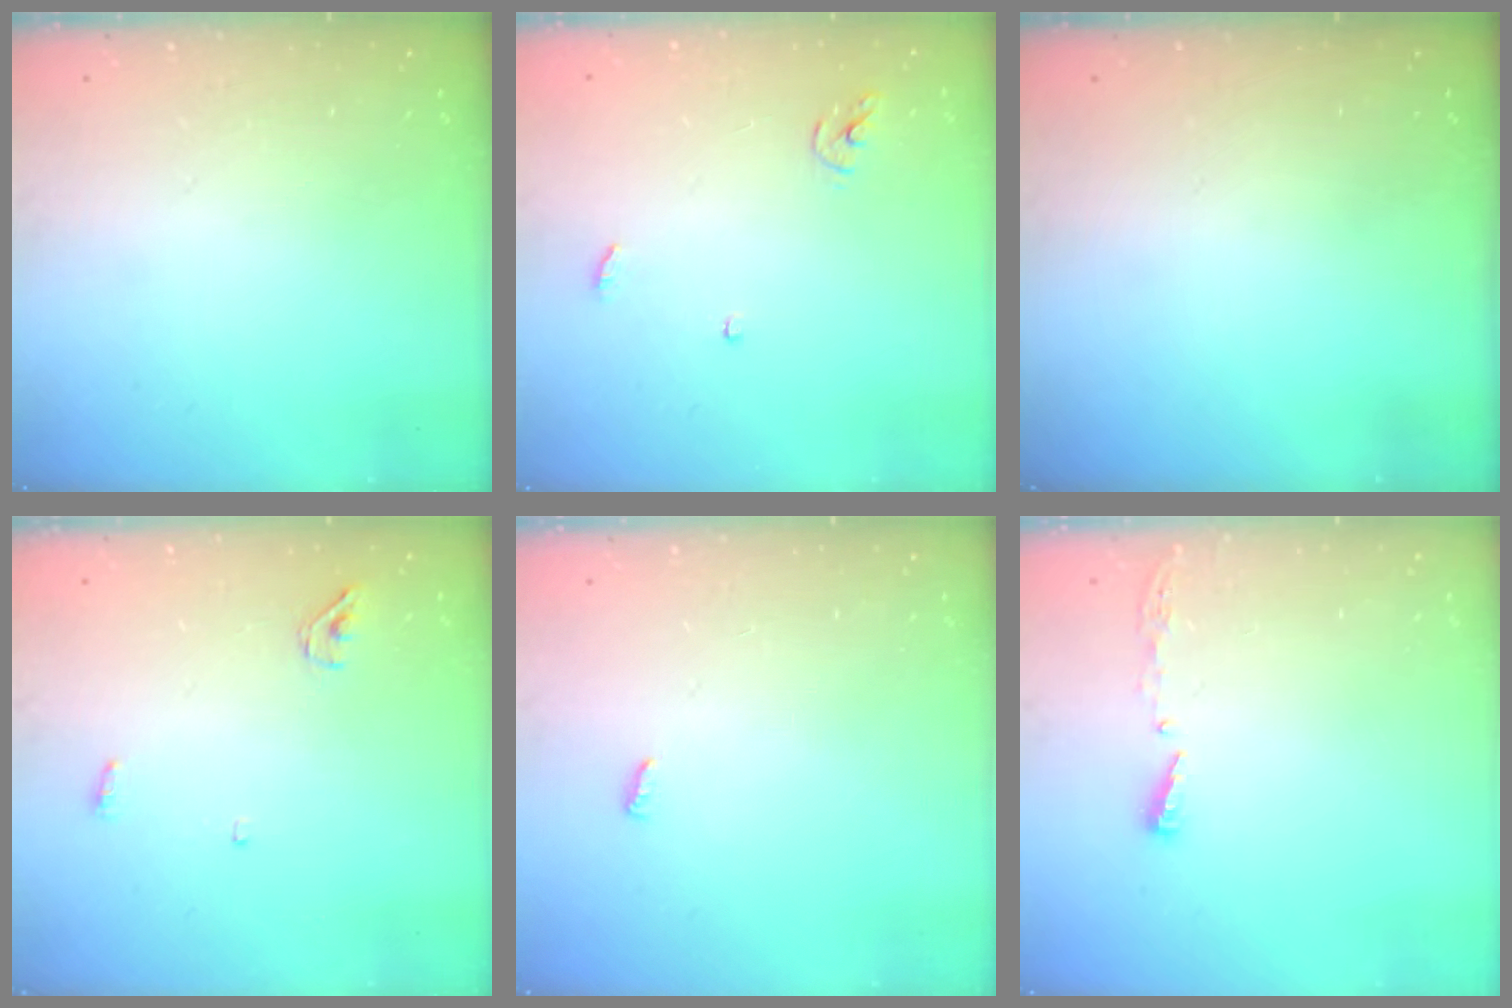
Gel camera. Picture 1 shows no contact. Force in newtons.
{"total": 3.8, "press": 3.8, "slide": 0.4}
{"total": 0.0}
{"total": 3.7, "press": 3.6, "slide": 0.9}
{"total": 3.5, "press": 3.5, "slide": 0.3}
{"total": 3.8, "press": 3.8, "slide": 0.4}